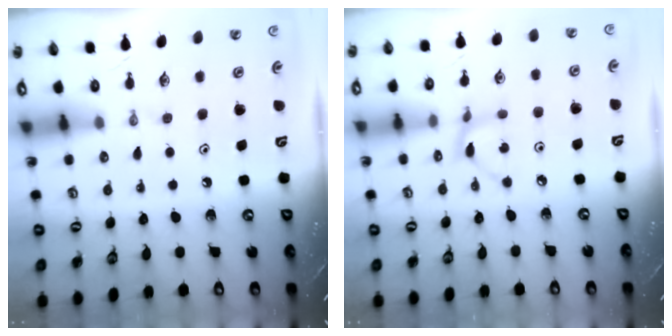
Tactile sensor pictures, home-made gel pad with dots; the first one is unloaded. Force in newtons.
{"total": 3.0, "press": 3.0, "slide": 0.2}